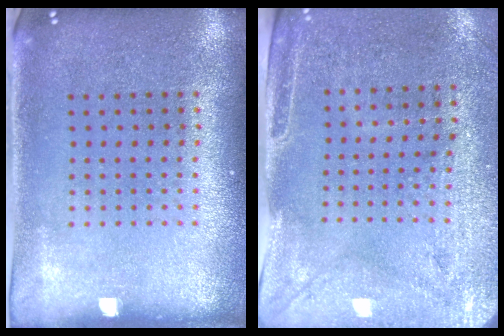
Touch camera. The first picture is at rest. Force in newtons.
{"total": 2.9, "press": 2.5, "slide": 1.6}